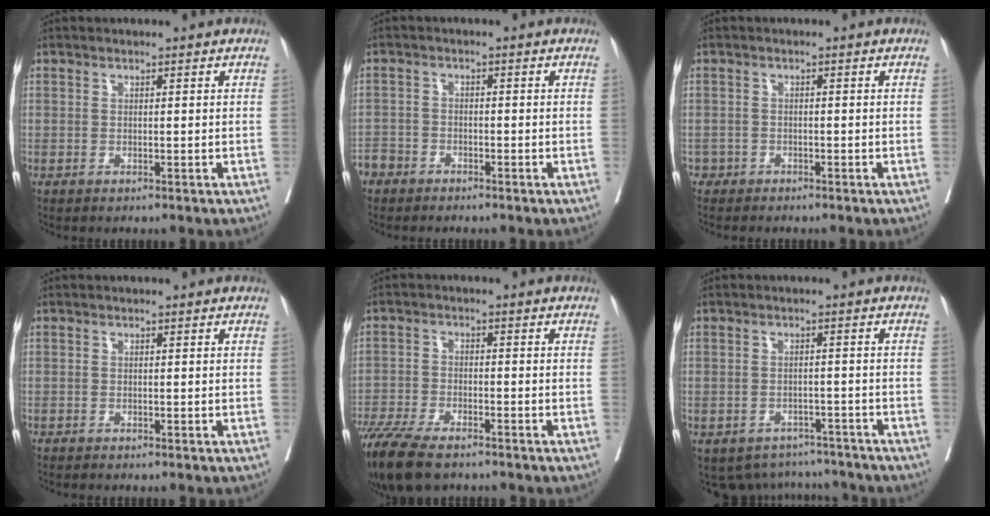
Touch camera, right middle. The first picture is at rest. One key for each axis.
{"total": 3.6, "fx": -3.0, "fy": 1.9, "fz": 0.1, "tx": -0.003, "ty": 0.004, "tz": -0.061}
{"total": 1.3, "fx": -1.1, "fy": 0.7, "fz": -0.3, "tx": -0.003, "ty": 0.002, "tz": -0.021}
{"total": 0.5, "fx": -0.5, "fy": -0.1, "fz": 0.0, "tx": -0.002, "ty": -0.001, "tz": -0.013}
{"total": 11.2, "fx": -8.8, "fy": 3.0, "fz": 6.2, "tx": -0.108, "ty": -0.023, "tz": -0.150}
{"total": 8.1, "fx": -7.3, "fy": 3.4, "fz": 0.0, "tx": 0.008, "ty": 0.023, "tz": -0.091}